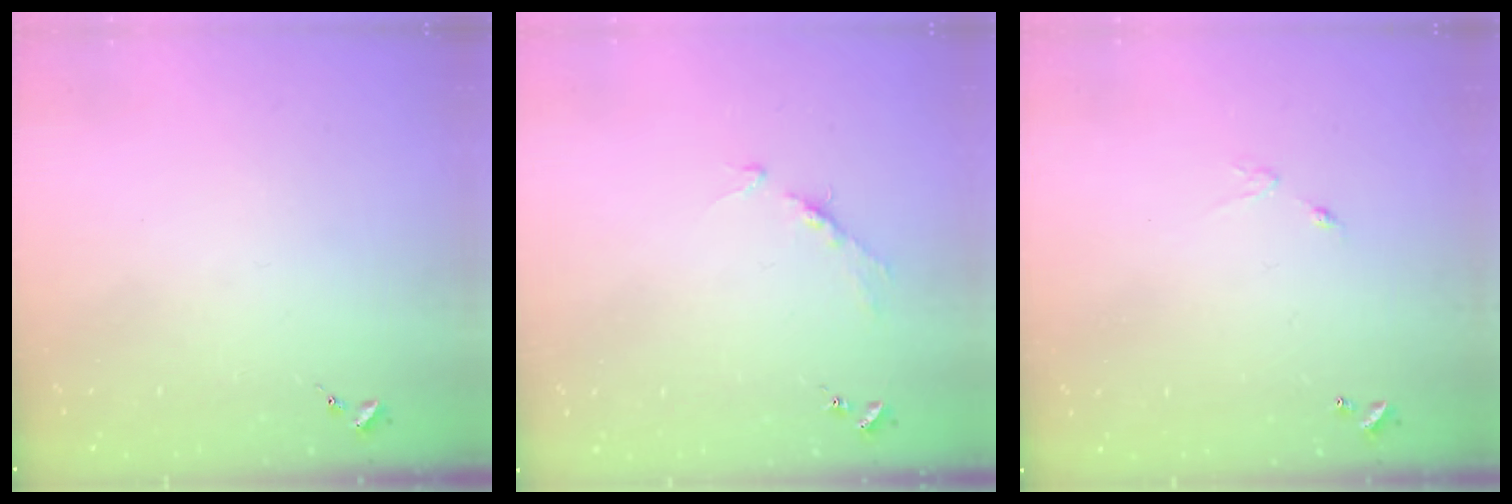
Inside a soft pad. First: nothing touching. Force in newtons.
{"total": 4.4, "press": 4.4, "slide": 0.6}
{"total": 4.8, "press": 4.8, "slide": 0.3}